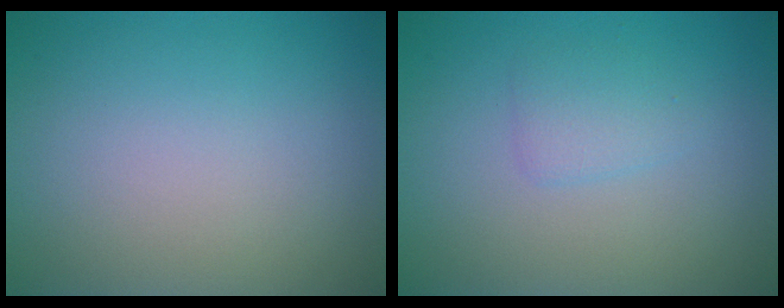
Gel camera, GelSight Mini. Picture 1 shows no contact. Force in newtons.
{"total": 1.5, "press": 1.5, "slide": 0.1}